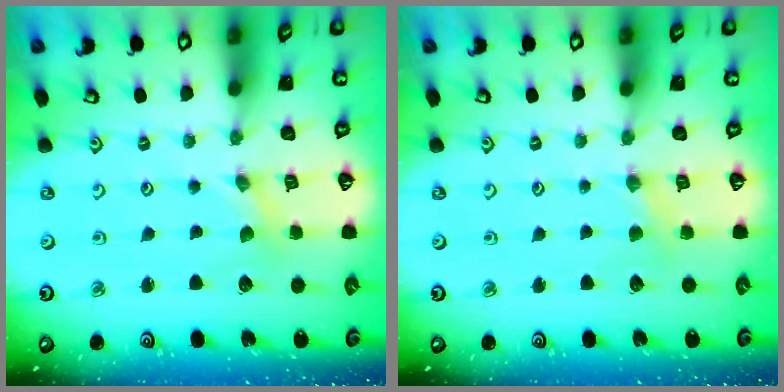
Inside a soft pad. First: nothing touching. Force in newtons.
{"total": 3.0, "press": 3.0, "slide": 0.4}